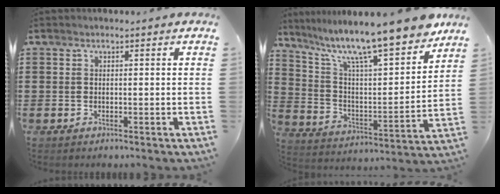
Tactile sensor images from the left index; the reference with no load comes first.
{"total": 12.4, "force": [10.5, 1.0, 6.5], "torque": [-0.151, -0.078, 0.174]}